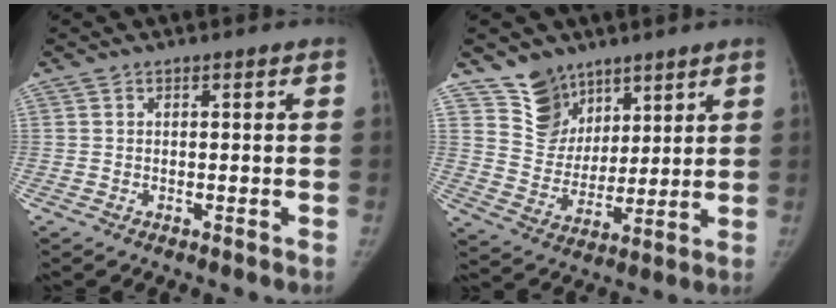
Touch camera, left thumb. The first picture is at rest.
{"total": 10.1, "force": [7.2, 6.9, 1.6], "torque": [0.017, -0.059, 0.145]}